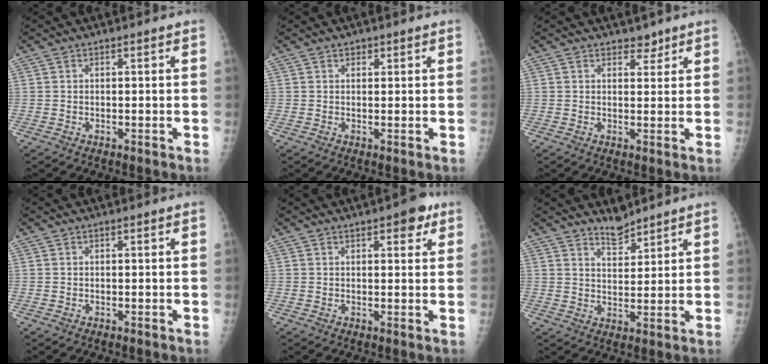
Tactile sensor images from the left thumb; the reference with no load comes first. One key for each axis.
{"total": 0.9, "fx": 0.5, "fy": 0.7, "fz": 0.3, "tx": 0.007, "ty": -0.003, "tz": 0.006}
{"total": 2.0, "fx": 1.5, "fy": 1.2, "fz": 0.4, "tx": 0.013, "ty": -0.010, "tz": 0.017}
{"total": 0.0}
{"total": 4.1, "fx": 2.2, "fy": 1.8, "fz": 2.9, "tx": -0.021, "ty": -0.005, "tz": 0.020}
{"total": 4.0, "fx": 3.7, "fy": 1.2, "fz": 0.9, "tx": -0.001, "ty": -0.035, "tz": 0.066}